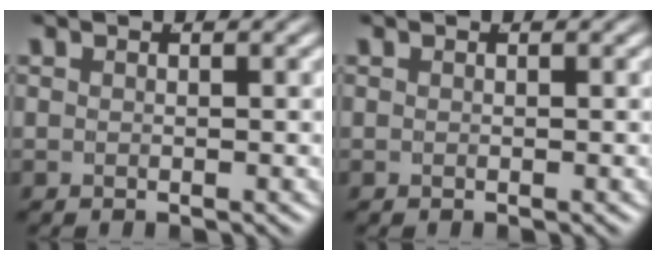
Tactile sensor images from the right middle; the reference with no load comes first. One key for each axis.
{"total": 0.0}